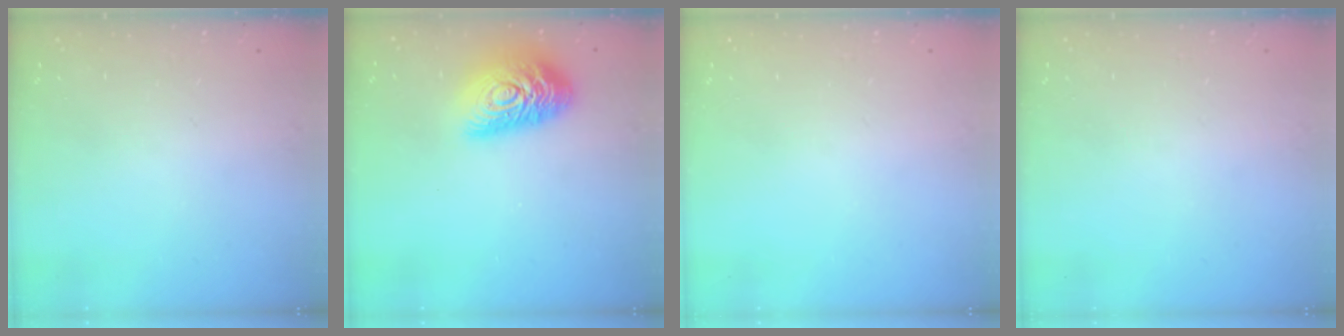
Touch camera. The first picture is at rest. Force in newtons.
{"total": 16.3, "press": 16.2, "slide": 1.7}
{"total": 0.0}
{"total": 0.0}